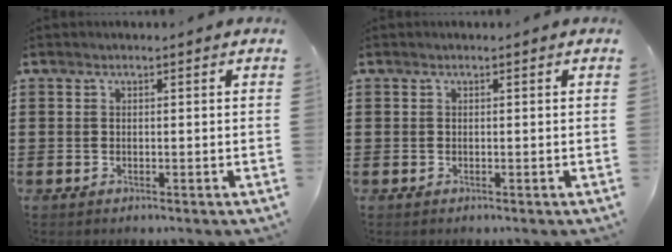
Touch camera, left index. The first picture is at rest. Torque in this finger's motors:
{"motor_torque": [0.00, 0.00, 0.00, 0.00]}